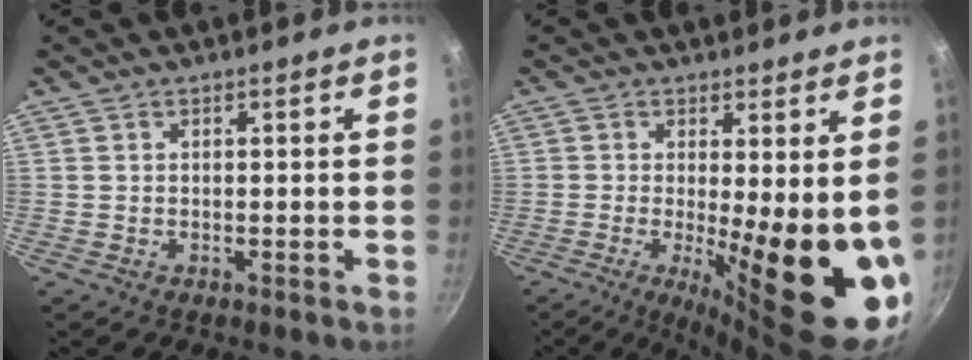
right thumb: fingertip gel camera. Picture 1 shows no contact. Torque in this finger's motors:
{"motor_torque": [1.03, 3.98, 1.34, -0.12, 0.17]}